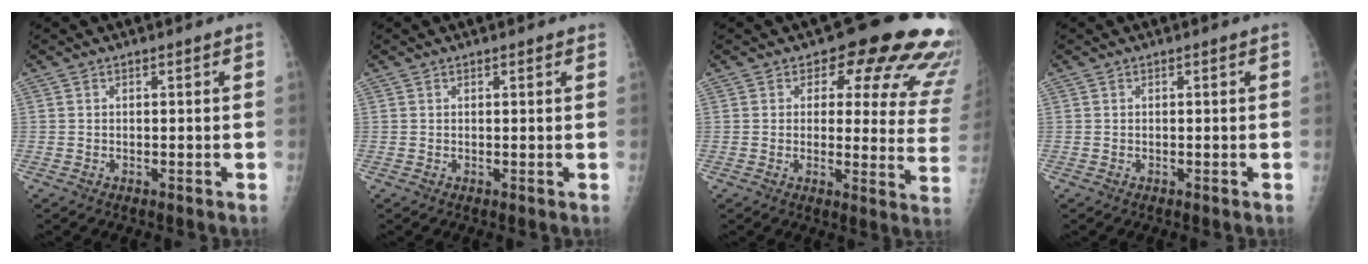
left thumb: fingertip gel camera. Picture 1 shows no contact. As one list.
[{"total": 1.0, "force": [0.8, 0.3, 0.6], "torque": [-0.006, 0.000, 0.008]}, {"total": 17.9, "force": [11.5, 8.1, 11.0], "torque": [-0.072, -0.057, 0.111]}, {"total": 0.0}]